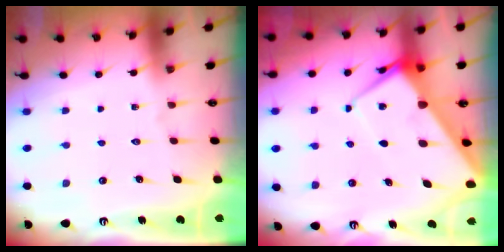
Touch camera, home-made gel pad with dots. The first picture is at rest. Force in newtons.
{"total": 8.5, "press": 8.5, "slide": 0.9}